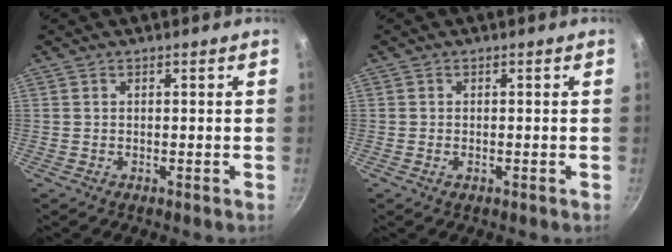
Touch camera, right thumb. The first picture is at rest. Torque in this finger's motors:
{"motor_torque": [-0.56, -0.18, -0.50, 0.26, -0.02]}